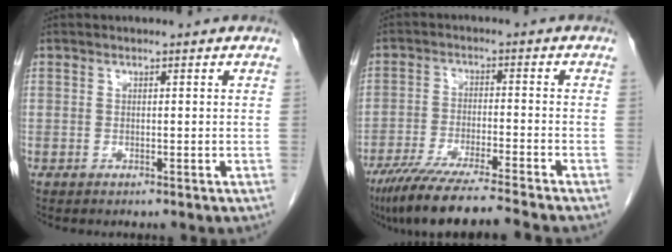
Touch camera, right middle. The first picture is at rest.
{"total": 12.7, "force": [-10.9, -0.6, 6.5], "torque": [-0.095, -0.031, -0.178]}